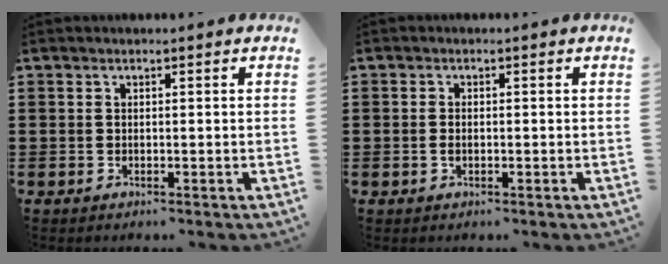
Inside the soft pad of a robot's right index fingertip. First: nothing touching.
{"total": 1.1, "force": [-0.2, 0.5, 1.0], "torque": [-0.020, -0.001, -0.003]}